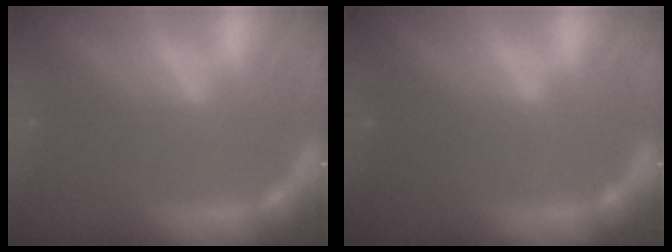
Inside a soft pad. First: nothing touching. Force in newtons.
{"total": 0.9}